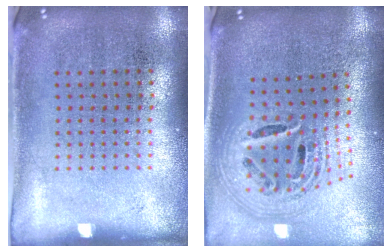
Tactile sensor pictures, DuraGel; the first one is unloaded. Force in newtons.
{"total": 2.7, "press": 1.9, "slide": 1.9}